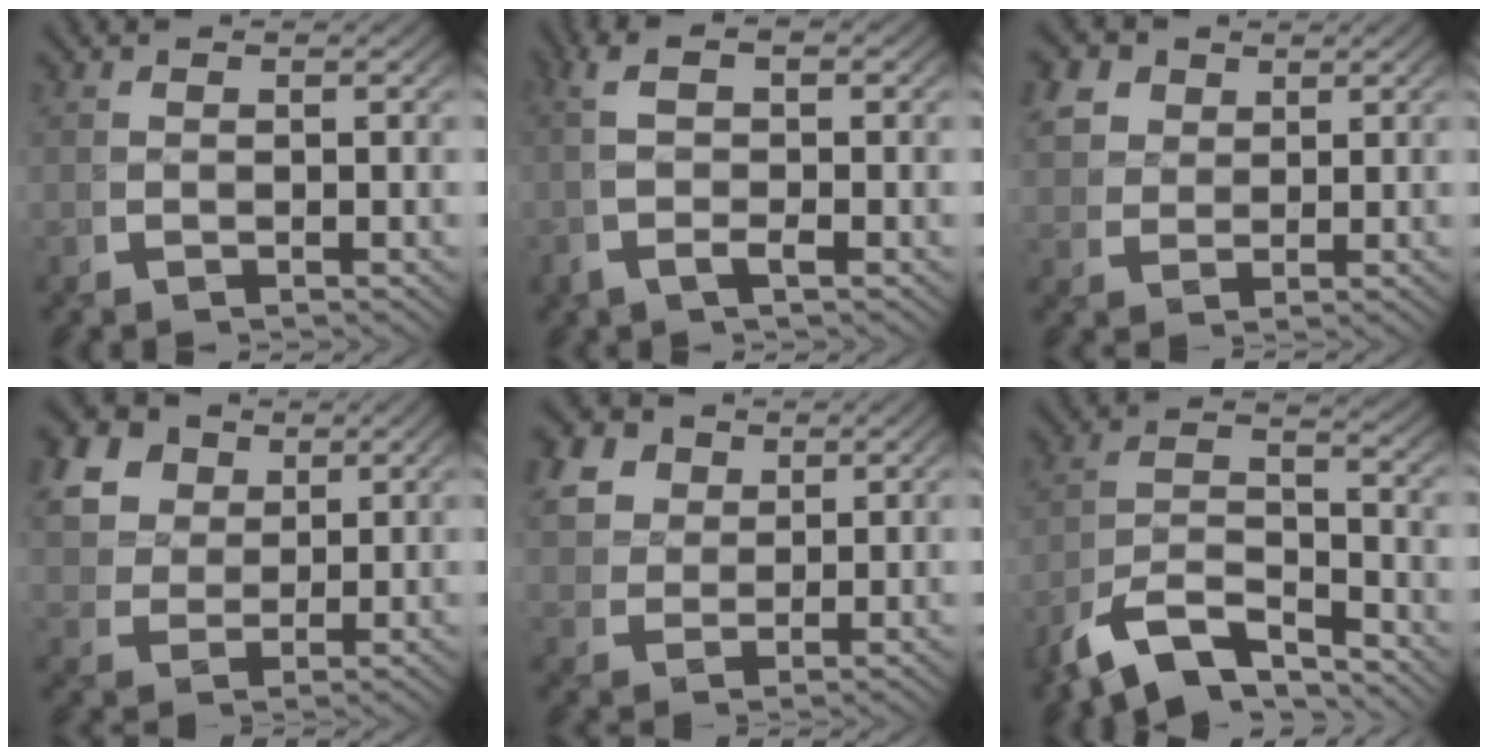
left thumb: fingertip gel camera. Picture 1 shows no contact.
{"total": 3.4, "force": [0.4, 1.2, 3.2], "torque": [-0.076, 0.003, 0.003]}
{"total": 5.5, "force": [2.8, 4.1, 2.4], "torque": [-0.055, -0.004, 0.054]}
{"total": 9.1, "force": [3.9, 7.1, 4.3], "torque": [-0.102, -0.006, 0.066]}
{"total": 7.2, "force": [3.4, 5.5, 3.3], "torque": [-0.079, -0.004, 0.061]}
{"total": 9.9, "force": [-4.7, 6.1, 6.1], "torque": [-0.129, -0.041, -0.074]}